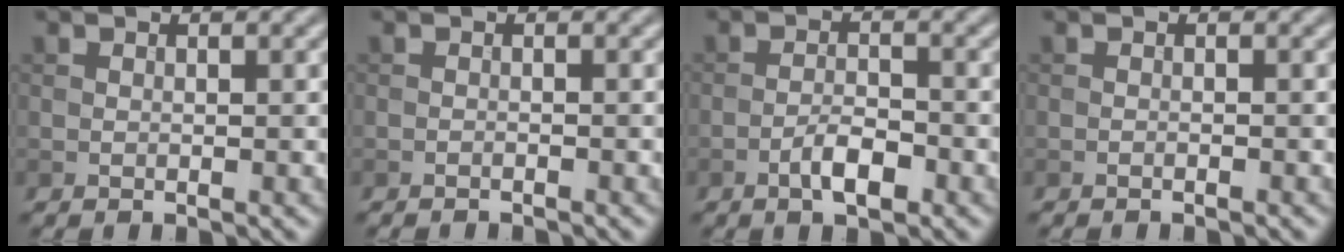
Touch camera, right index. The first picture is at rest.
{"total": 0.9, "force": [-0.9, 0.1, 0.2], "torque": [0.001, -0.002, -0.017]}
{"total": 2.9, "force": [-1.6, 0.9, 2.2], "torque": [-0.040, 0.005, -0.031]}
{"total": 0.6, "force": [-0.5, 0.0, 0.1], "torque": [0.001, 0.001, -0.011]}